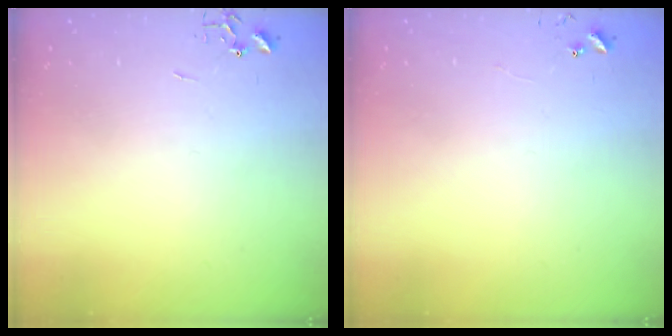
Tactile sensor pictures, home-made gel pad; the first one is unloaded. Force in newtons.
{"total": 4.7, "press": 4.7, "slide": 0.5}